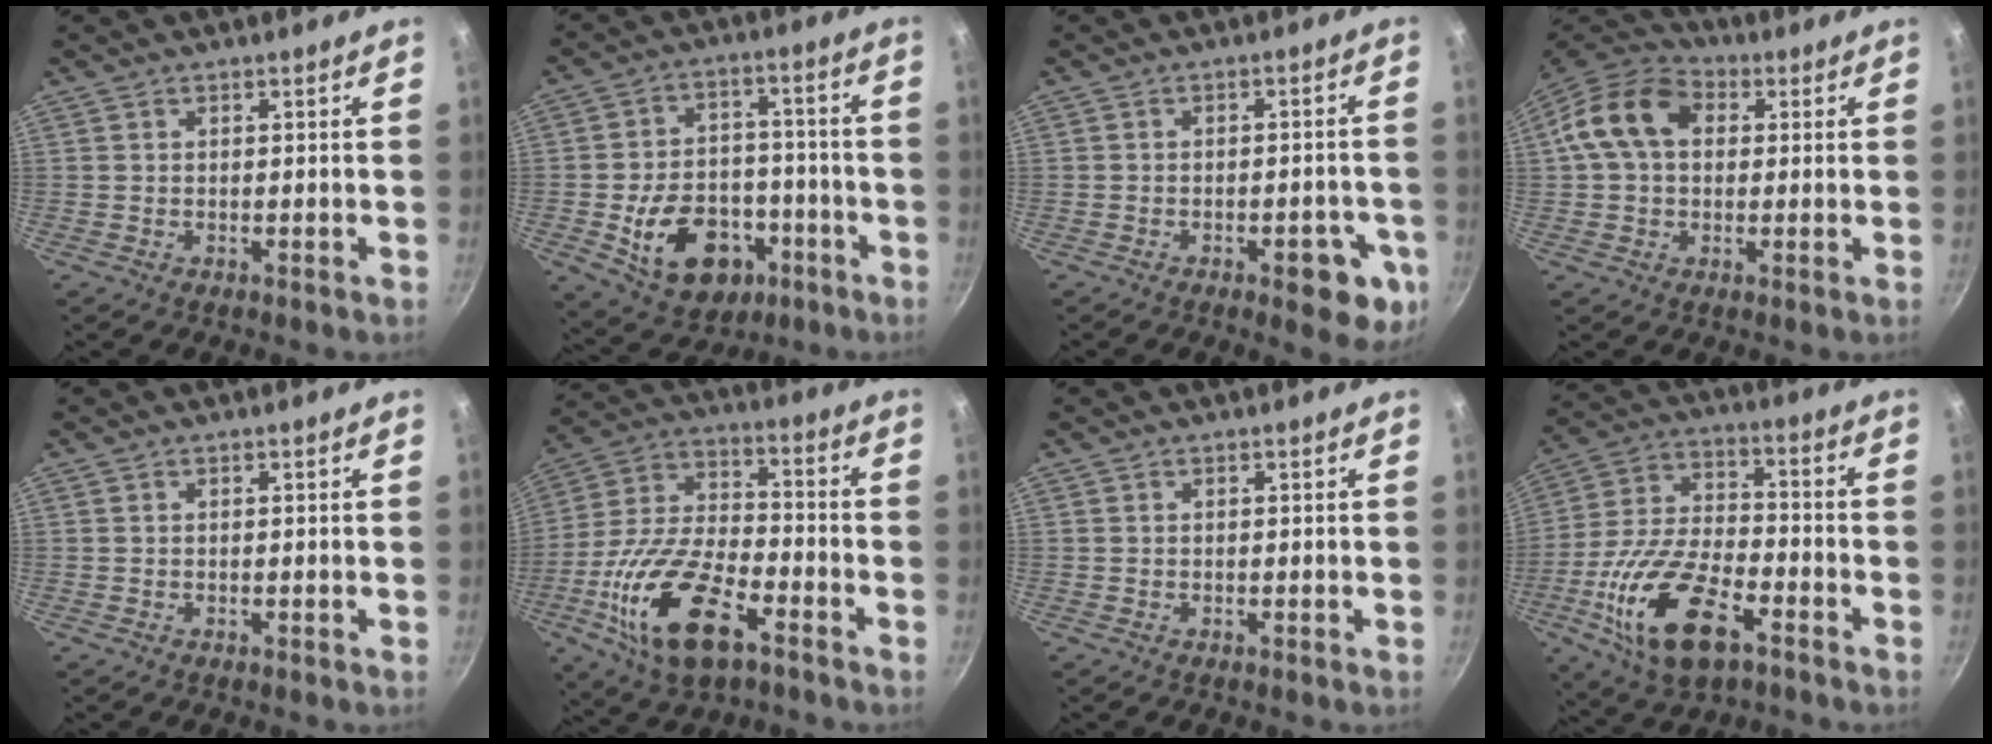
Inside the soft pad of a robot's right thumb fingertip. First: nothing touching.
{"total": 16.8, "force": [-6.1, 11.9, 10.0], "torque": [-0.132, 0.046, -0.079]}
{"total": 9.4, "force": [-3.6, 4.0, 7.7], "torque": [-0.060, 0.015, -0.040]}
{"total": 12.4, "force": [2.4, 9.1, 8.1], "torque": [-0.121, 0.026, 0.024]}
{"total": 0.0}
{"total": 20.4, "force": [-8.8, 9.8, 15.6], "torque": [-0.296, 0.030, -0.170]}
{"total": 0.0}
{"total": 19.4, "force": [-8.3, 9.4, 14.8], "torque": [-0.281, 0.024, -0.159]}